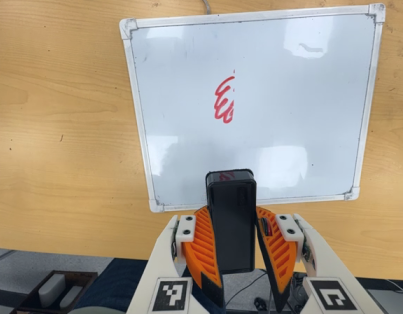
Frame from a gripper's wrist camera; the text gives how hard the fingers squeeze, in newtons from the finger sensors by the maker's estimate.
{"total": 8.9, "left": 8.6, "right": 9.2}